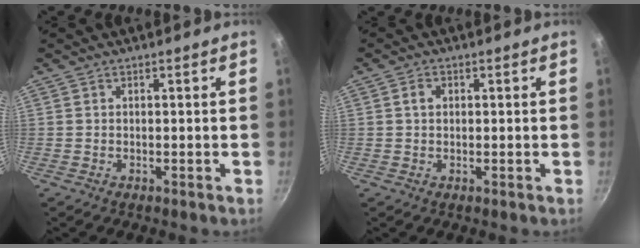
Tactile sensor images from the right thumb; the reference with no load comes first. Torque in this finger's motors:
{"motor_torque": [0.04, 1.04, 0.43, -0.26, 0.00]}